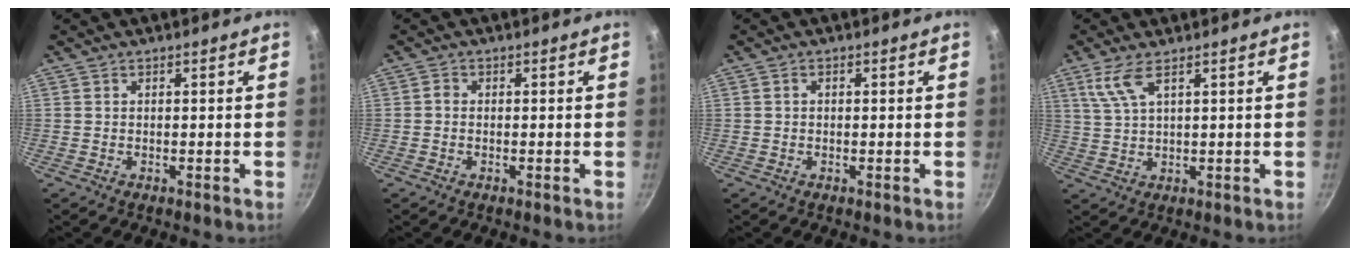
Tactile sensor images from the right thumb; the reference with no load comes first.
{"total": 1.0, "force": [-0.2, 0.8, 0.5], "torque": [-0.008, 0.005, -0.005]}
{"total": 0.9, "force": [0.1, 0.7, 0.5], "torque": [-0.009, 0.006, 0.001]}
{"total": 5.2, "force": [2.7, 1.5, 4.1], "torque": [-0.091, -0.008, 0.062]}